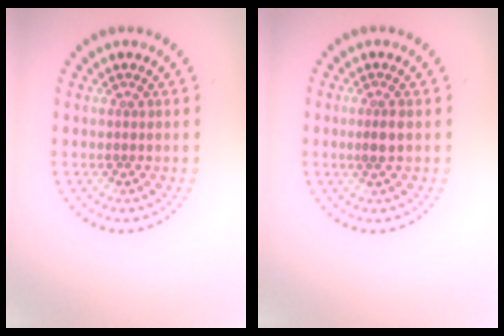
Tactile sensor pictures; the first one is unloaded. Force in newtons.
{"total": 1.5, "press": 1.3, "slide": 0.7}